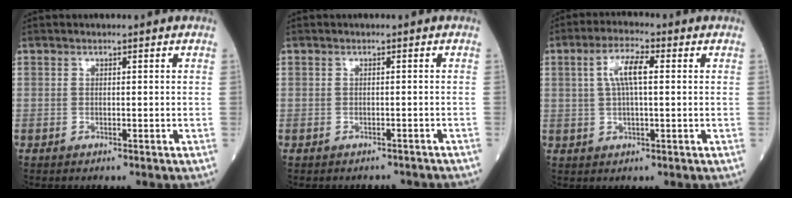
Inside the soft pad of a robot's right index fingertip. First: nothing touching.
{"total": 2.8, "force": [-2.5, 1.1, 0.3], "torque": [-0.002, 0.001, -0.032]}
{"total": 5.9, "force": [1.3, 1.3, 5.6], "torque": [-0.112, 0.014, 0.025]}